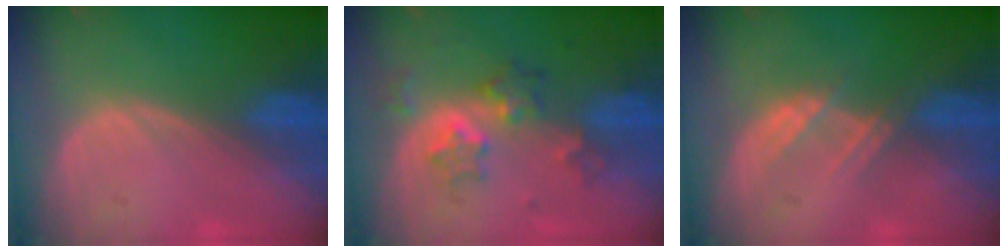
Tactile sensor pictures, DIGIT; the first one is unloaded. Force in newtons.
{"total": 6.4, "press": 5.5, "slide": 3.2}
{"total": 2.7, "press": 2.7, "slide": 0.3}